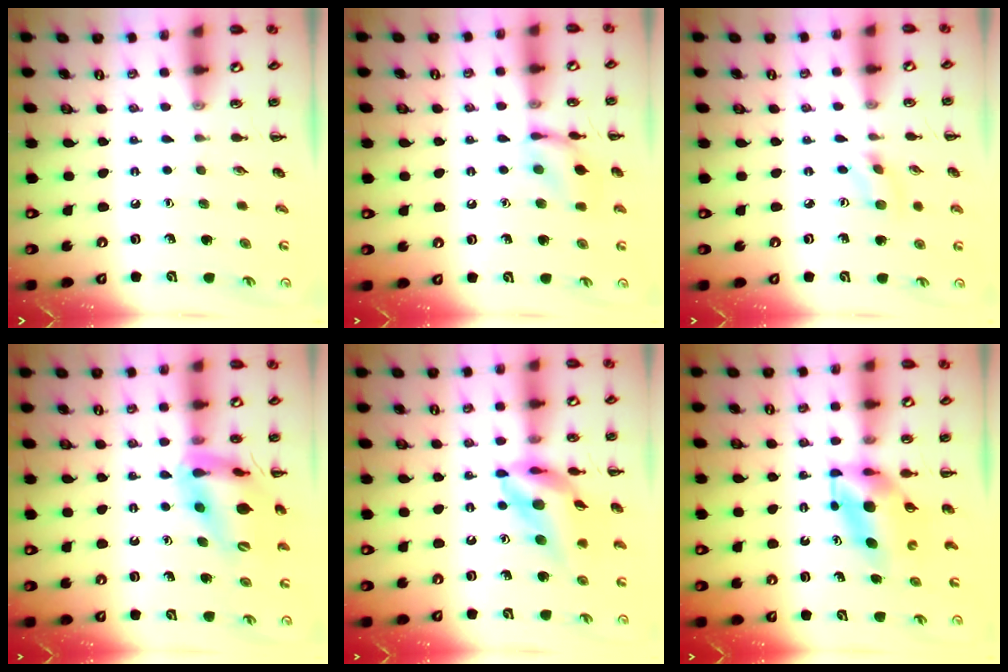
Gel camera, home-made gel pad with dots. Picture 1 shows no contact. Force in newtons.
{"total": 10.5, "press": 10.4, "slide": 0.8}
{"total": 2.8, "press": 2.6, "slide": 1.0}
{"total": 17.4, "press": 17.0, "slide": 4.0}
{"total": 12.1, "press": 11.4, "slide": 3.9}
{"total": 5.7, "press": 5.6, "slide": 1.1}